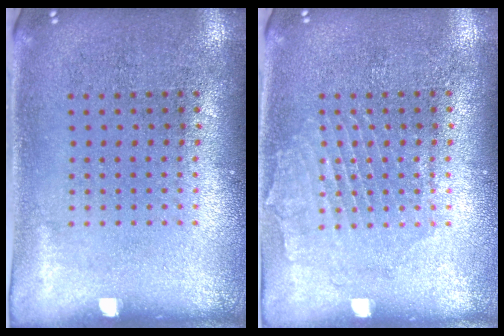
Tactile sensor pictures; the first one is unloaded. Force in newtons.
{"total": 1.4, "press": 1.4, "slide": 0.0}